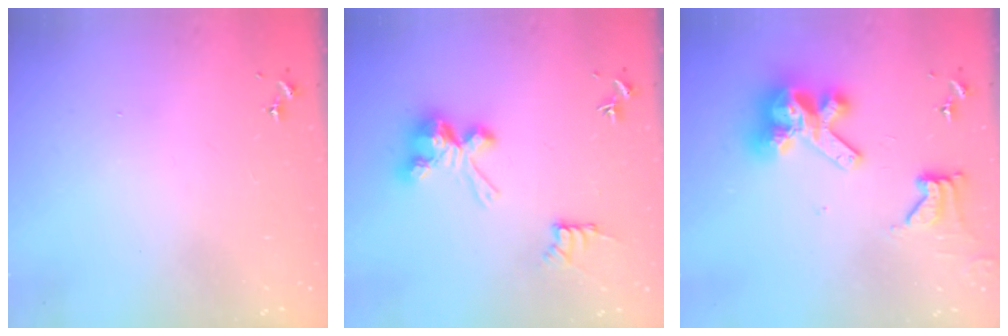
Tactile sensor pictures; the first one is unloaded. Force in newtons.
{"total": 10.2, "press": 10.2, "slide": 0.1}
{"total": 14.6, "press": 14.5, "slide": 2.0}